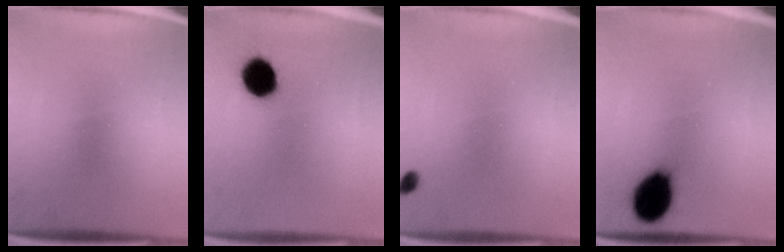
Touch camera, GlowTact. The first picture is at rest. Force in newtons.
{"total": 8.4}
{"total": 1.1}
{"total": 13.7}